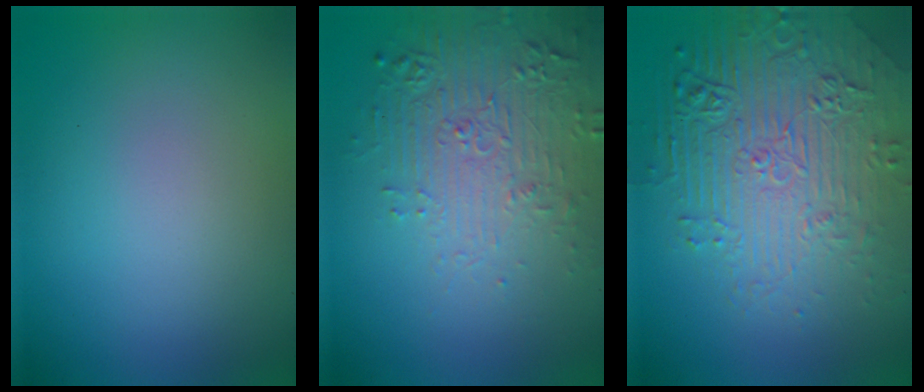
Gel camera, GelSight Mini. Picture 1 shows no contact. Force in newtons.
{"total": 5.7, "press": 3.7, "slide": 4.4}
{"total": 7.7, "press": 5.7, "slide": 5.2}